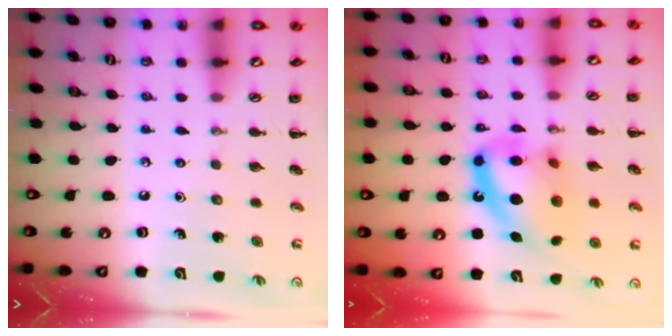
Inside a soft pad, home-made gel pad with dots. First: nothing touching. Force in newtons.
{"total": 16.5, "press": 16.0, "slide": 4.0}